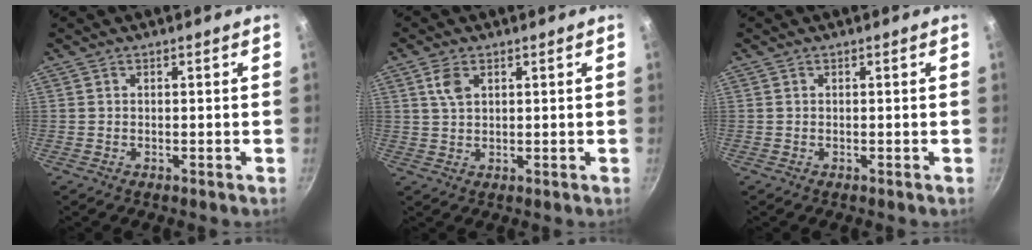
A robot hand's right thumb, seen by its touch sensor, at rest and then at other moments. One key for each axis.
{"total": 3.8, "fx": 1.6, "fy": 2.2, "fz": 2.7, "tx": -0.049, "ty": -0.001, "tz": 0.032}
{"total": 0.0}